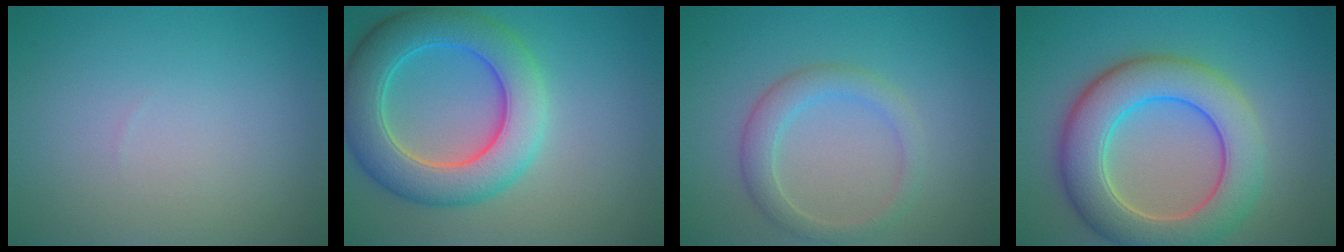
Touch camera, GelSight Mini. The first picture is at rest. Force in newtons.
{"total": 7.9, "press": 7.9, "slide": 0.3}
{"total": 2.7, "press": 2.7, "slide": 0.2}
{"total": 8.3, "press": 8.3, "slide": 0.6}